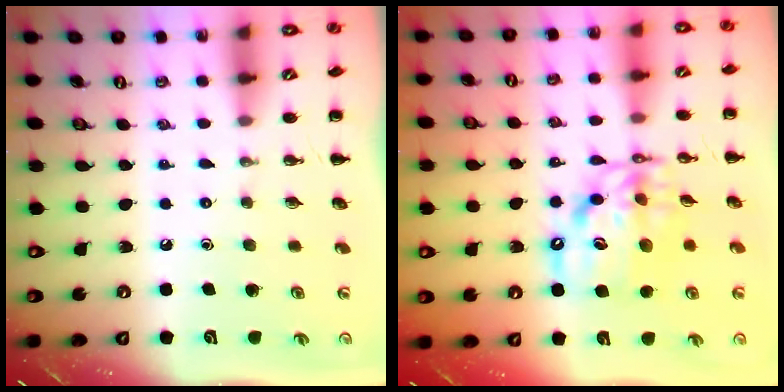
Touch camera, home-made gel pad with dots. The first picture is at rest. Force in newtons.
{"total": 12.5, "press": 12.0, "slide": 3.4}